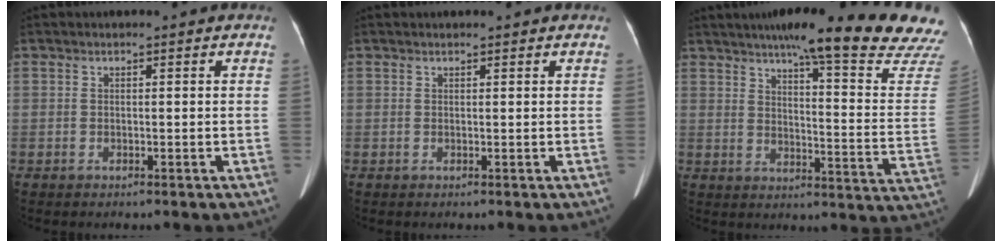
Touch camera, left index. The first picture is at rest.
{"total": 0.8, "force": [0.7, 0.0, 0.3], "torque": [-0.006, 0.013, 0.012]}
{"total": 24.2, "force": [21.2, -0.4, 11.6], "torque": [-0.161, -0.082, 0.256]}